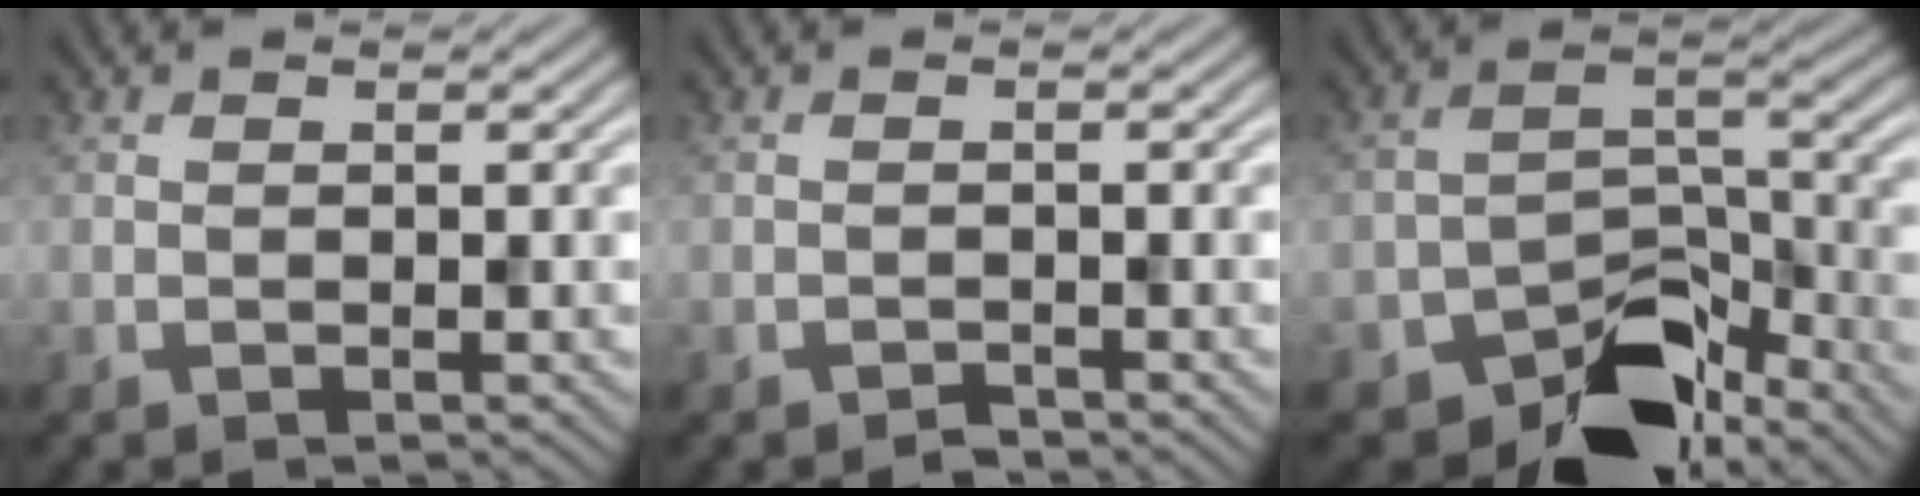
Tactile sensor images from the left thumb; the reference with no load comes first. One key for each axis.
{"total": 0.8, "fx": -0.7, "fy": 0.1, "fz": 0.2, "tx": -0.004, "ty": 0.001, "tz": -0.016}
{"total": 10.5, "fx": -8.1, "fy": 4.5, "fz": 4.9, "tx": -0.060, "ty": -0.004, "tz": -0.145}